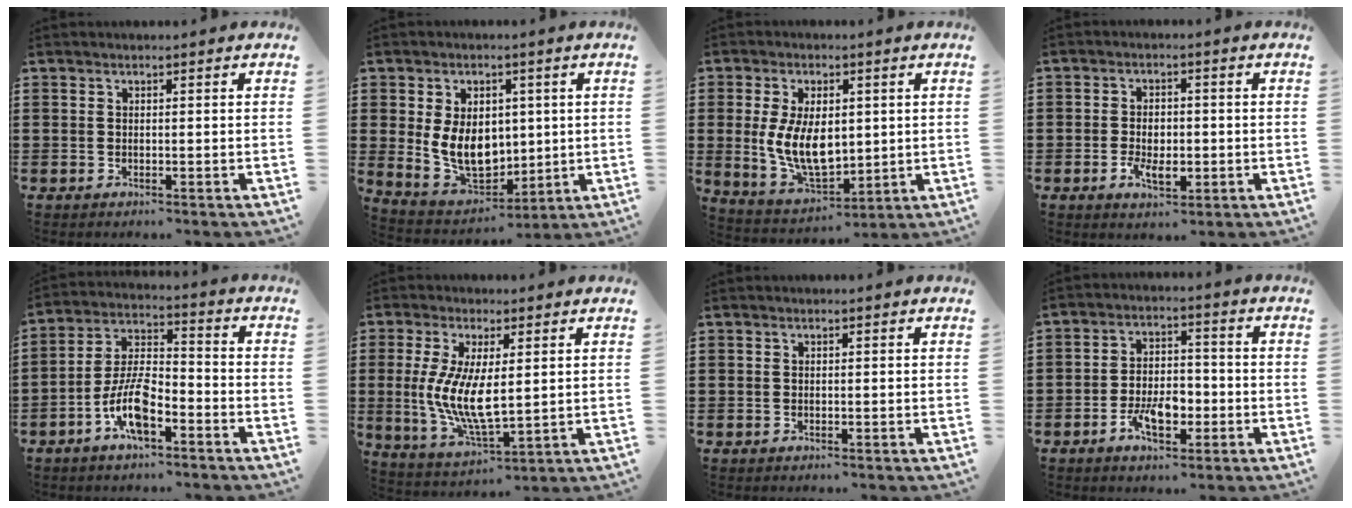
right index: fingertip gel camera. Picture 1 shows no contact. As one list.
[{"total": 9.3, "force": [0.5, 6.9, 6.3], "torque": [-0.122, 0.006, 0.009]}, {"total": 9.6, "force": [0.5, 5.7, 7.7], "torque": [-0.164, 0.004, 0.008]}, {"total": 4.2, "force": [-1.1, 2.2, 3.4], "torque": [-0.062, -0.005, -0.021]}, {"total": 8.9, "force": [-4.5, 3.3, 6.9], "torque": [-0.161, -0.002, -0.087]}, {"total": 8.8, "force": [0.5, 3.3, 8.2], "torque": [-0.175, -0.005, 0.007]}, {"total": 0.0}, {"total": 6.5, "force": [-2.8, 3.3, 4.8], "torque": [-0.085, 0.002, -0.050]}]